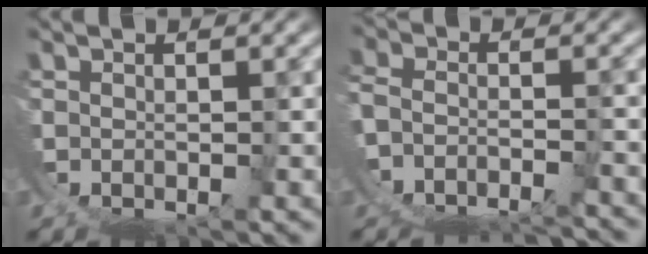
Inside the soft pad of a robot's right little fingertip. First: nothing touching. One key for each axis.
{"total": 8.6, "fx": -7.1, "fy": 4.0, "fz": 3.0, "tx": -0.059, "ty": -0.028, "tz": -0.104}